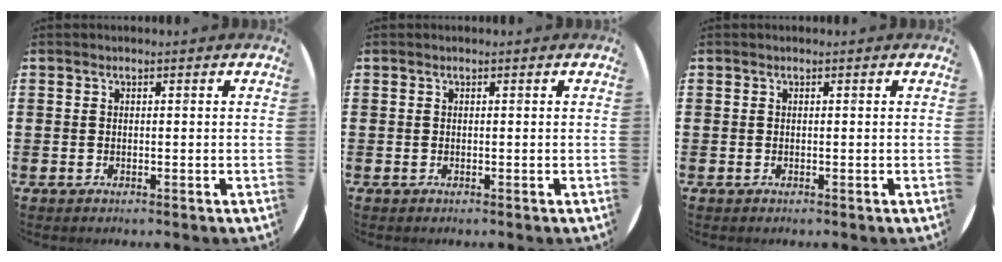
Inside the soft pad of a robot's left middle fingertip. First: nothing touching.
{"total": 0.0}
{"total": 0.0}